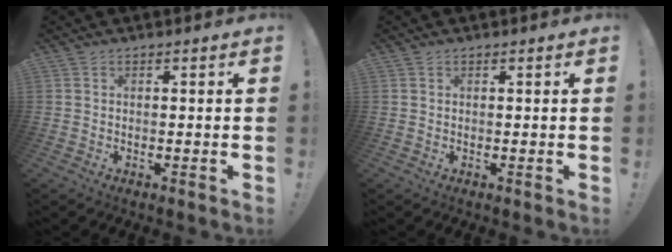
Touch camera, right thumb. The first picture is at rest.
{"total": 0.0}